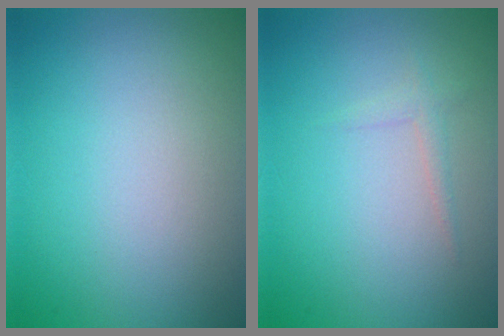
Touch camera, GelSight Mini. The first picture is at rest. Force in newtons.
{"total": 0.9, "press": 0.9, "slide": 0.1}